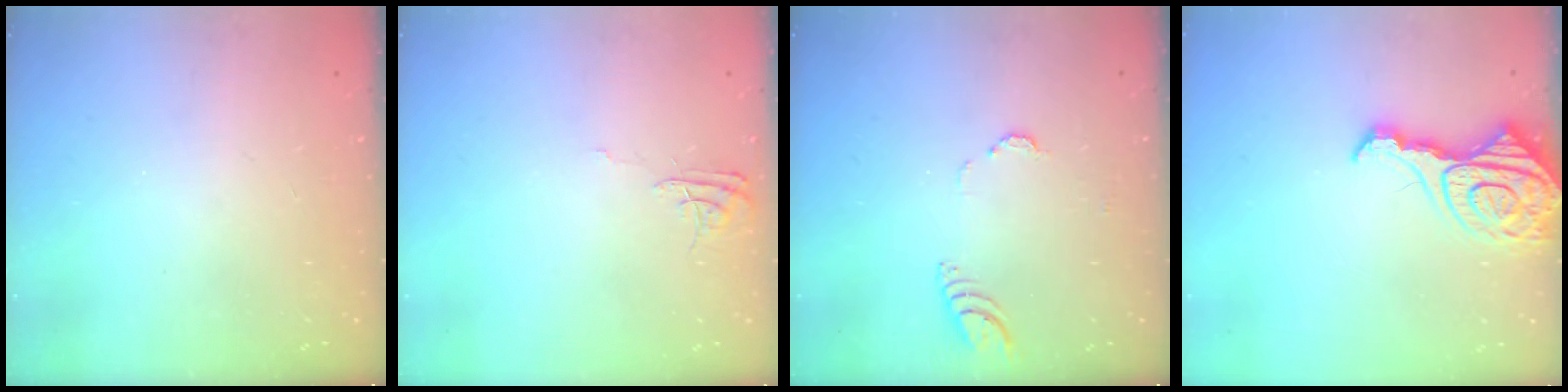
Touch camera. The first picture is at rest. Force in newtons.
{"total": 5.1, "press": 5.1, "slide": 0.5}
{"total": 3.6, "press": 3.6, "slide": 0.5}
{"total": 15.1, "press": 15.0, "slide": 1.7}